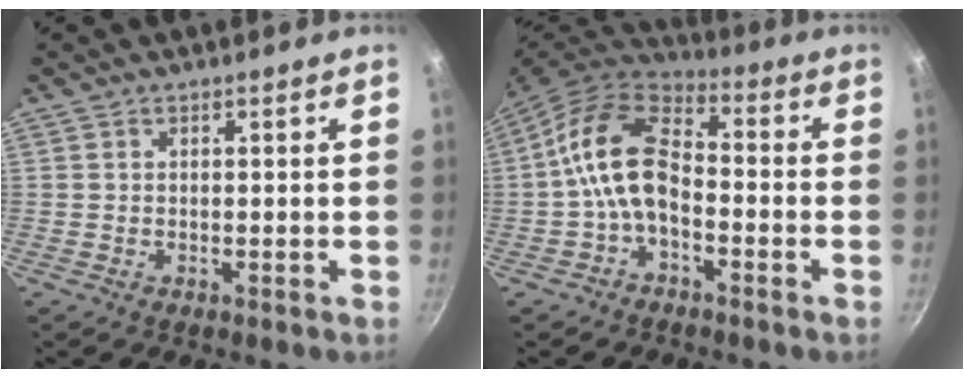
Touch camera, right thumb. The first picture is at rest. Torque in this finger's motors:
{"motor_torque": [1.81, 1.95, 1.53, -0.86, 0.36]}